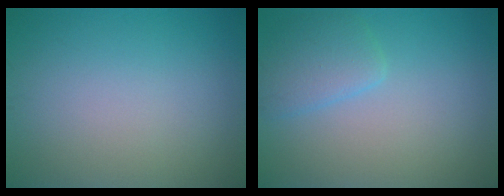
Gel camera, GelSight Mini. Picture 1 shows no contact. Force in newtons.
{"total": 2.6, "press": 2.6, "slide": 0.2}